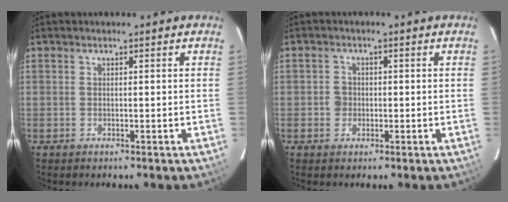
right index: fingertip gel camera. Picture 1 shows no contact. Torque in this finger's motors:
{"motor_torque": [0.11, 0.03, 0.12, 0.03]}